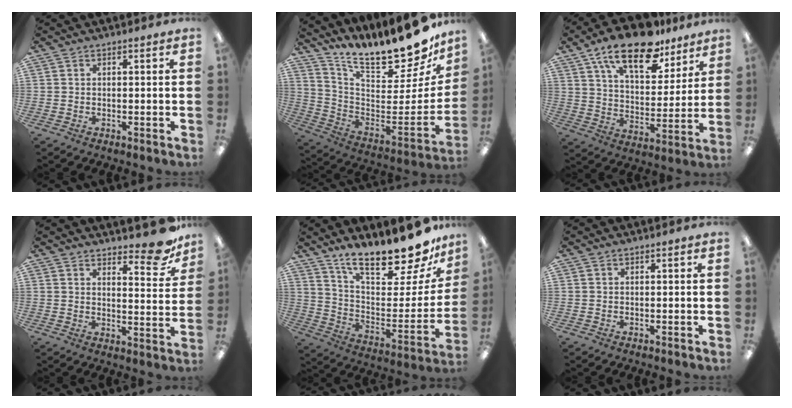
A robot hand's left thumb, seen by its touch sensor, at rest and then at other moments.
{"total": 18.3, "force": [15.7, 4.8, 8.1], "torque": [-0.092, -0.148, 0.253]}
{"total": 18.7, "force": [12.9, 8.0, 11.0], "torque": [-0.182, -0.066, 0.219]}
{"total": 9.5, "force": [7.8, 3.0, 4.6], "torque": [-0.039, -0.060, 0.131]}
{"total": 19.9, "force": [16.8, 5.1, 9.4], "torque": [-0.136, -0.133, 0.285]}
{"total": 0.0}